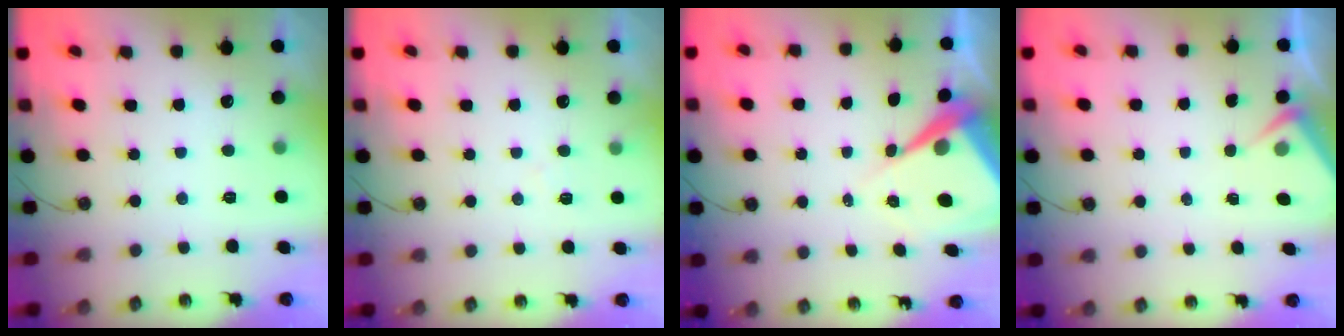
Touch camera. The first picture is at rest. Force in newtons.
{"total": 3.5, "press": 3.5, "slide": 0.6}
{"total": 9.6, "press": 9.5, "slide": 0.9}
{"total": 3.1, "press": 3.1, "slide": 0.4}